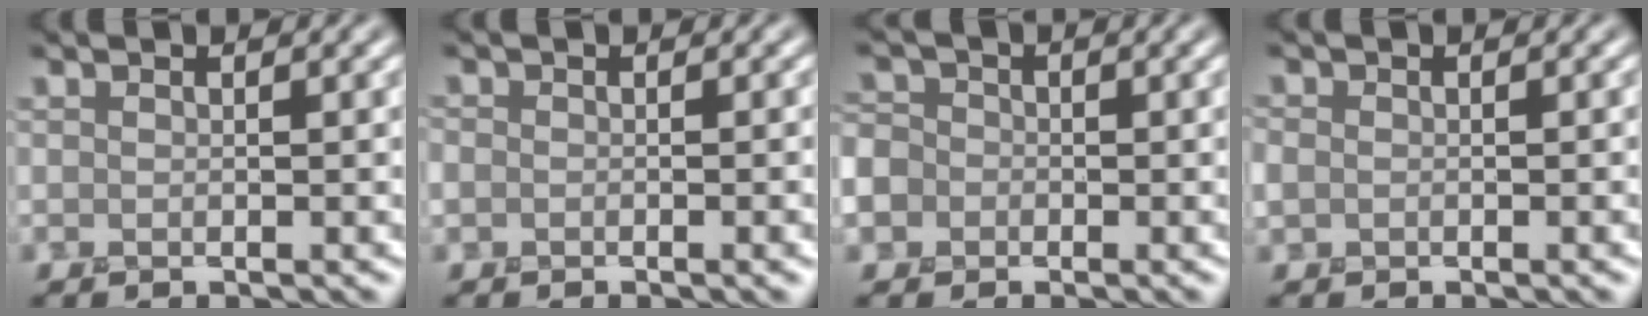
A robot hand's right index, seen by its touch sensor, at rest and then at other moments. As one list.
[{"total": 2.1, "force": [-0.7, 1.5, 1.2], "torque": [0.006, 0.001, -0.012]}, {"total": 7.0, "force": [-2.4, 6.3, 2.0], "torque": [-0.054, 0.008, -0.078]}, {"total": 1.2, "force": [-0.3, 1.1, 0.4], "torque": [0.001, -0.001, -0.005]}]